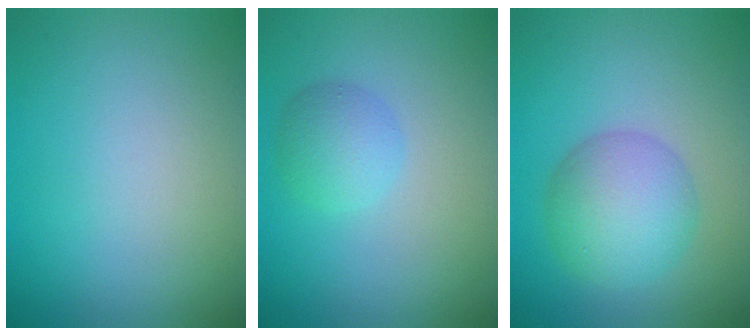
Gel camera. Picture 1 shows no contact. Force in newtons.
{"total": 2.4, "press": 2.4, "slide": 0.0}
{"total": 5.5, "press": 5.5, "slide": 0.1}